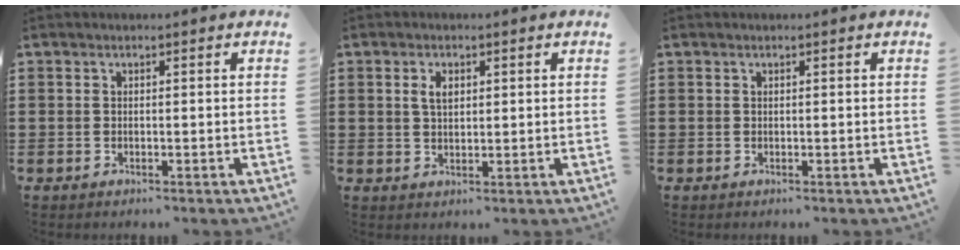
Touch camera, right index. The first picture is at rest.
{"total": 2.6, "force": [0.8, 1.4, 2.0], "torque": [-0.045, 0.006, 0.013]}
{"total": 0.0}